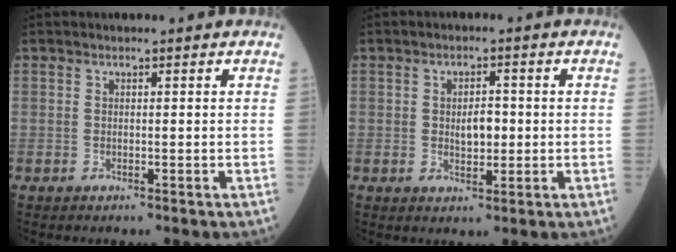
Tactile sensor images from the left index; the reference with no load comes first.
{"total": 3.3, "force": [-0.2, 1.6, 2.9], "torque": [-0.044, -0.002, -0.002]}